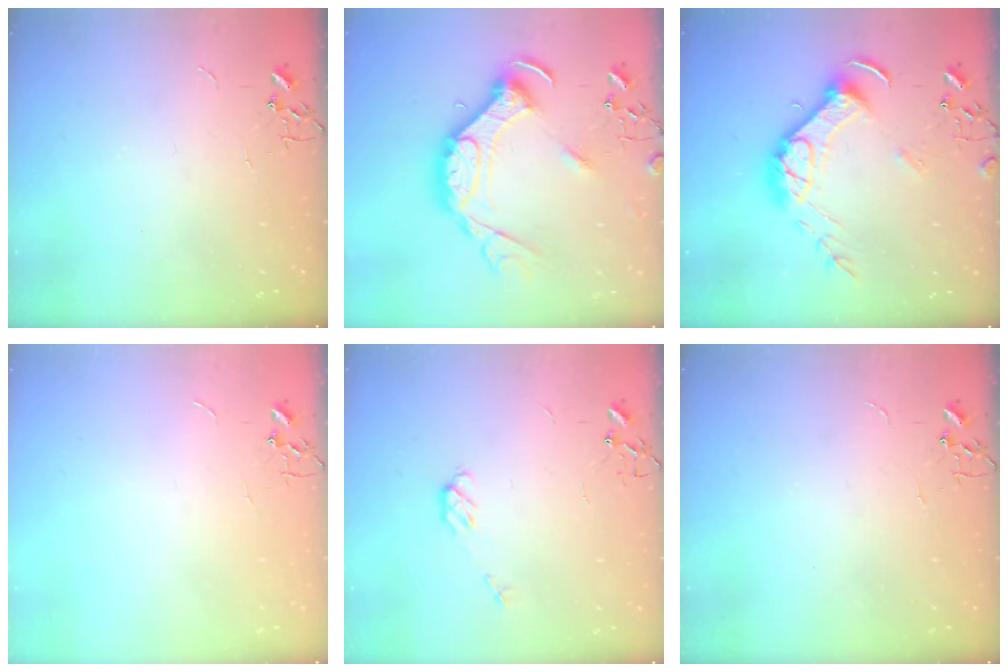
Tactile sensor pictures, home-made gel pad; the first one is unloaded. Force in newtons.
{"total": 19.1, "press": 19.0, "slide": 1.7}
{"total": 15.3, "press": 15.2, "slide": 1.7}
{"total": 0.0}
{"total": 5.1, "press": 5.0, "slide": 0.8}
{"total": 0.0}